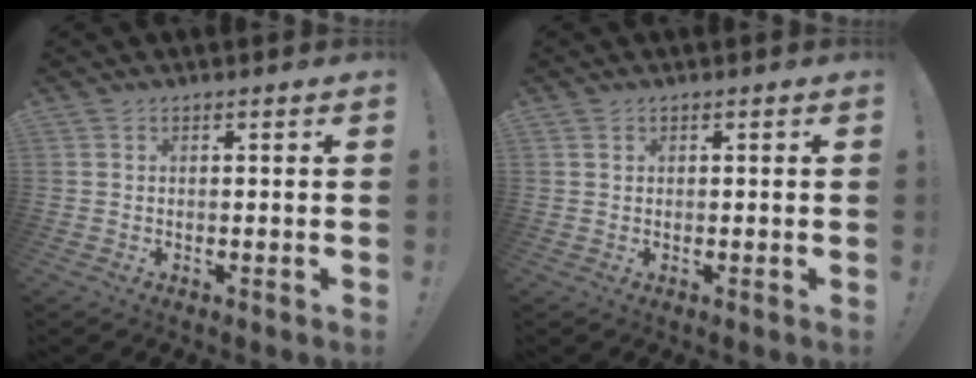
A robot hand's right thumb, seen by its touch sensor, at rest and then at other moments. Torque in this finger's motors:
{"motor_torque": [1.71, 1.59, 0.94, -0.55, 0.44]}